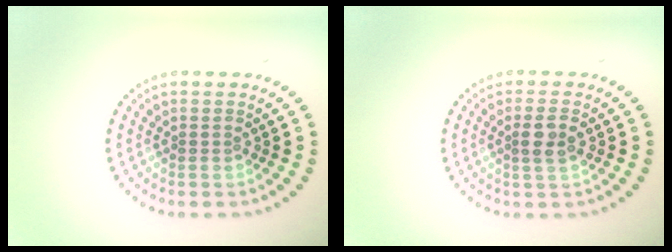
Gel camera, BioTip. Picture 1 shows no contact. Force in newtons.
{"total": 2.0, "press": 1.9, "slide": 0.7}